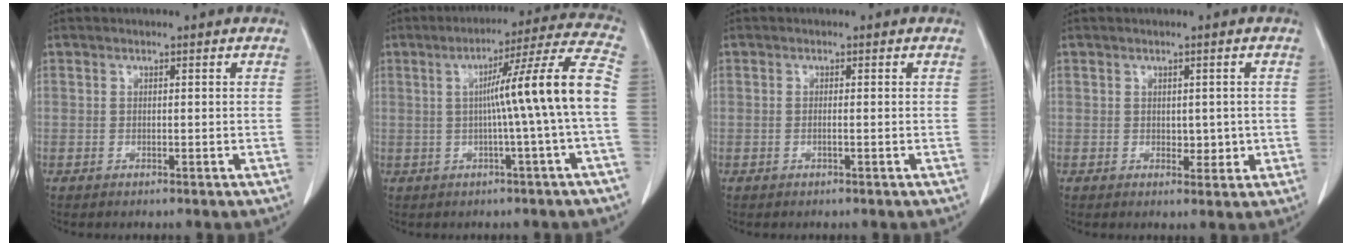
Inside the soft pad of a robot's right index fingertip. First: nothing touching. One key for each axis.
{"total": 12.6, "fx": -0.7, "fy": -2.1, "fz": 12.4, "tx": -0.171, "ty": 0.016, "tz": -0.010}
{"total": 0.5, "fx": -0.2, "fy": -0.1, "fz": 0.5, "tx": -0.011, "ty": 0.000, "tz": -0.004}
{"total": 2.4, "fx": 0.0, "fy": 1.6, "fz": 1.8, "tx": -0.019, "ty": -0.002, "tz": 0.007}